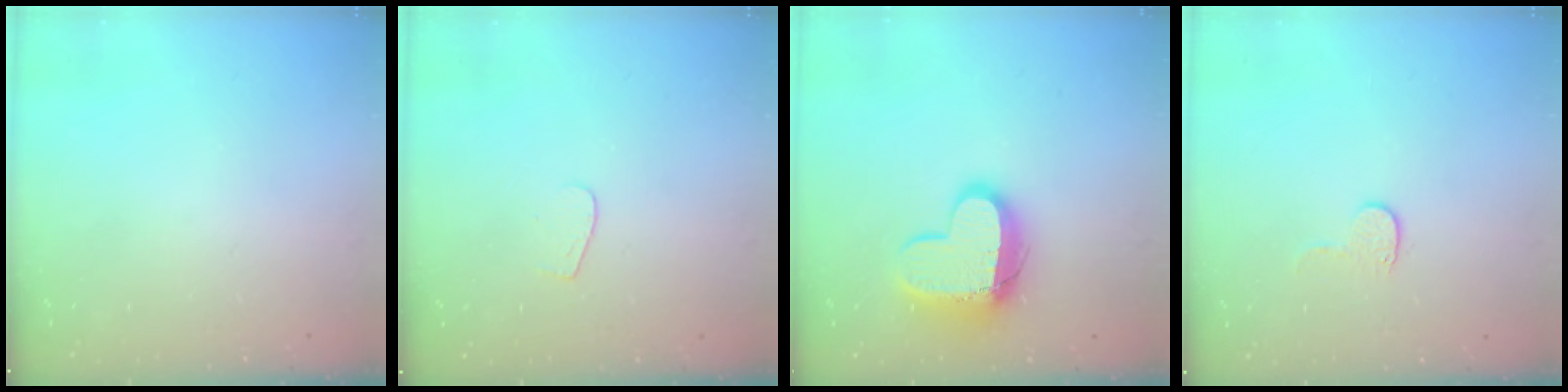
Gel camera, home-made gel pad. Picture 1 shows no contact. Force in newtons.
{"total": 3.9, "press": 3.9, "slide": 0.4}
{"total": 12.7, "press": 12.7, "slide": 0.9}
{"total": 4.7, "press": 4.7, "slide": 0.5}